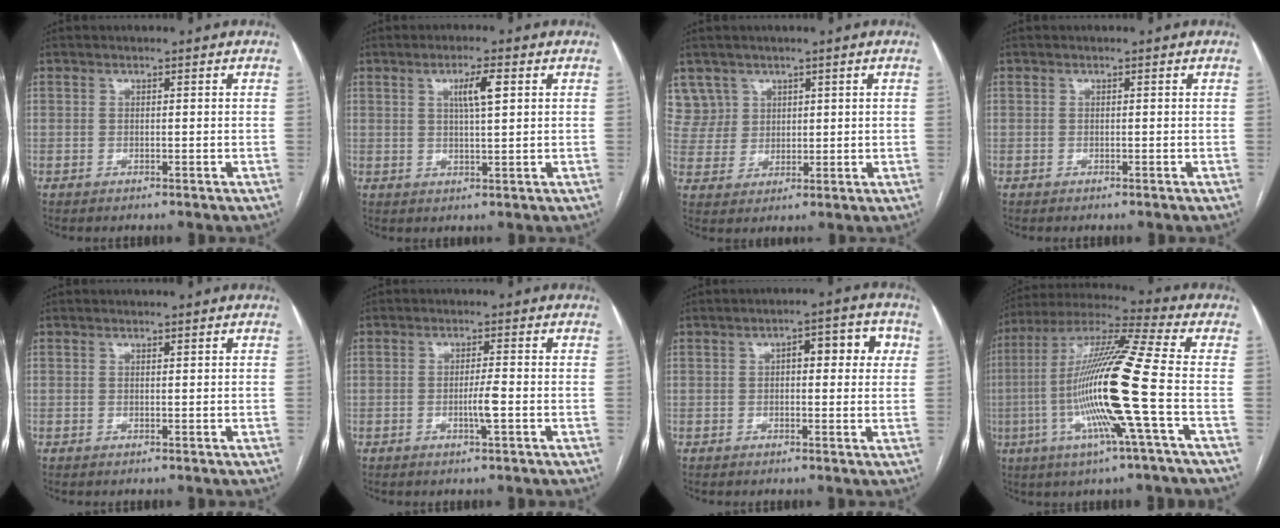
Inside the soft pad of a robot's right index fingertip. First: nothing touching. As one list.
[{"total": 4.2, "force": [1.5, 0.4, 4.0], "torque": [-0.069, 0.002, 0.025]}, {"total": 5.8, "force": [3.5, 4.6, -0.4], "torque": [0.017, 0.009, 0.075]}, {"total": 0.0}, {"total": 0.0}, {"total": 2.8, "force": [-0.9, -0.1, 2.7], "torque": [-0.051, -0.003, -0.015]}, {"total": 6.2, "force": [1.5, 2.4, 5.5], "torque": [-0.068, 0.025, 0.015]}, {"total": 18.5, "force": [-3.9, -1.3, 18.1], "torque": [-0.355, -0.007, -0.088]}]